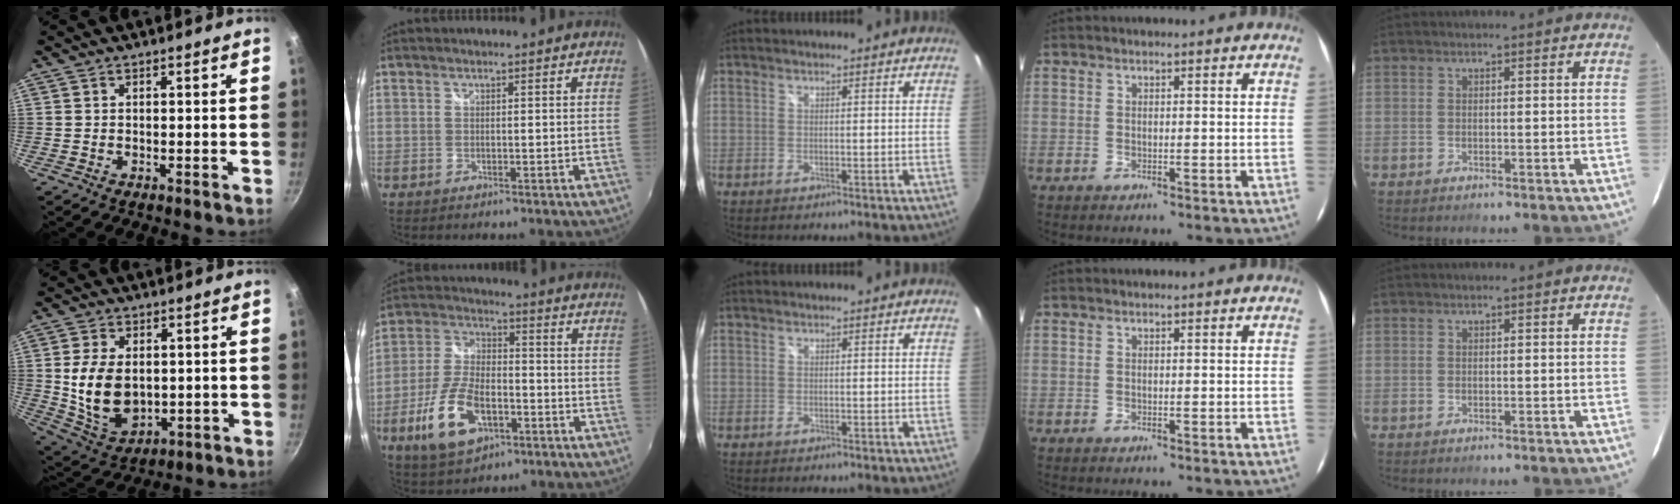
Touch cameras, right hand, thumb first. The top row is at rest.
{"thumb": {"total": 12.6, "force": [0.7, 8.5, 9.3], "torque": [-0.160, -0.016, 0.032]}, "index": {"total": 14.2, "force": [-6.0, 7.3, 10.6], "torque": [-0.230, -0.002, -0.101]}}